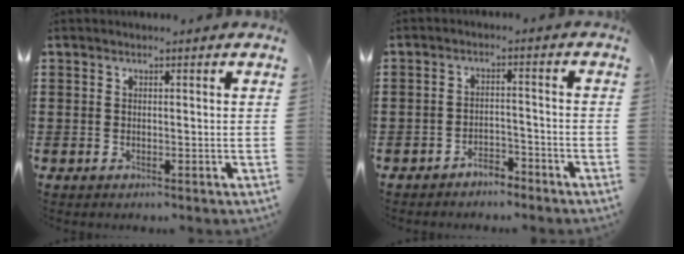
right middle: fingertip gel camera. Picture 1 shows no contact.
{"total": 3.1, "force": [-3.1, 0.5, 0.1], "torque": [-0.009, 0.004, -0.065]}